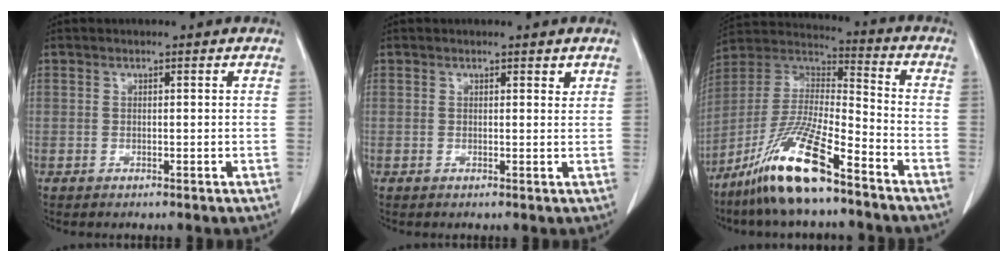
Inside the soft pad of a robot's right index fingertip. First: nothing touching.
{"total": 0.9, "force": [0.7, 0.2, 0.4], "torque": [-0.006, -0.003, 0.008]}
{"total": 15.8, "force": [-10.6, 1.8, 11.6], "torque": [-0.246, -0.015, -0.200]}